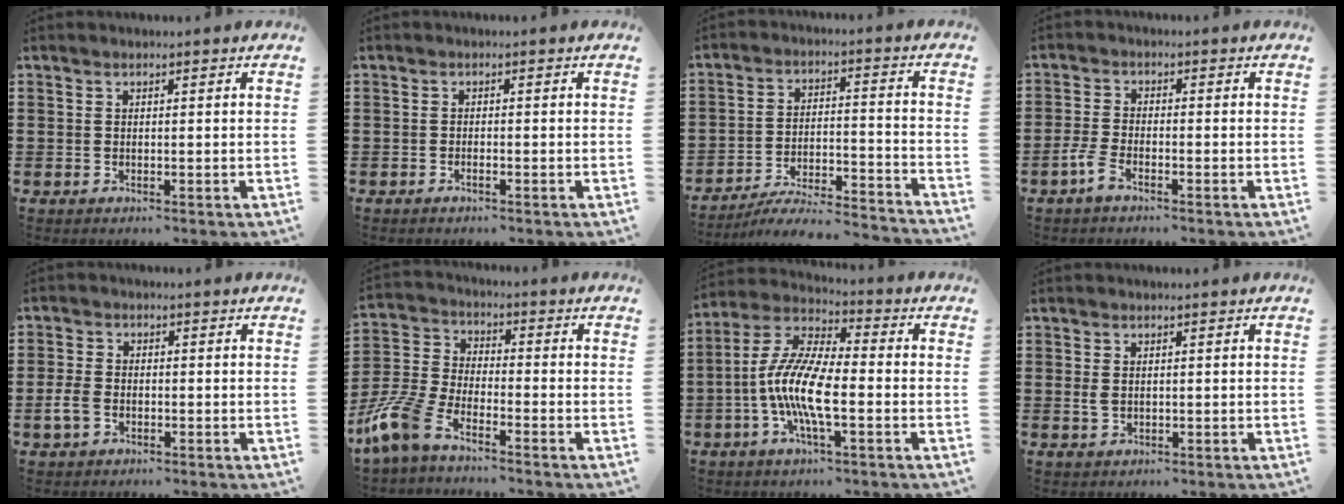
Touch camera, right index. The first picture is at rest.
{"total": 0.7, "force": [-0.6, -0.1, 0.4], "torque": [-0.010, -0.005, -0.010]}
{"total": 6.1, "force": [-5.7, 0.3, 2.3], "torque": [-0.041, -0.007, -0.111]}
{"total": 3.1, "force": [-2.2, 0.6, 2.2], "torque": [-0.065, -0.008, -0.048]}
{"total": 3.3, "force": [-1.3, 2.1, 2.1], "torque": [-0.060, -0.007, -0.029]}
{"total": 7.9, "force": [-6.2, 1.9, 4.6], "torque": [-0.140, -0.011, -0.129]}
{"total": 10.6, "force": [-3.0, 2.8, 9.7], "torque": [-0.227, -0.016, -0.064]}
{"total": 1.3, "force": [0.1, 0.9, 0.9], "torque": [-0.020, 0.005, 0.001]}